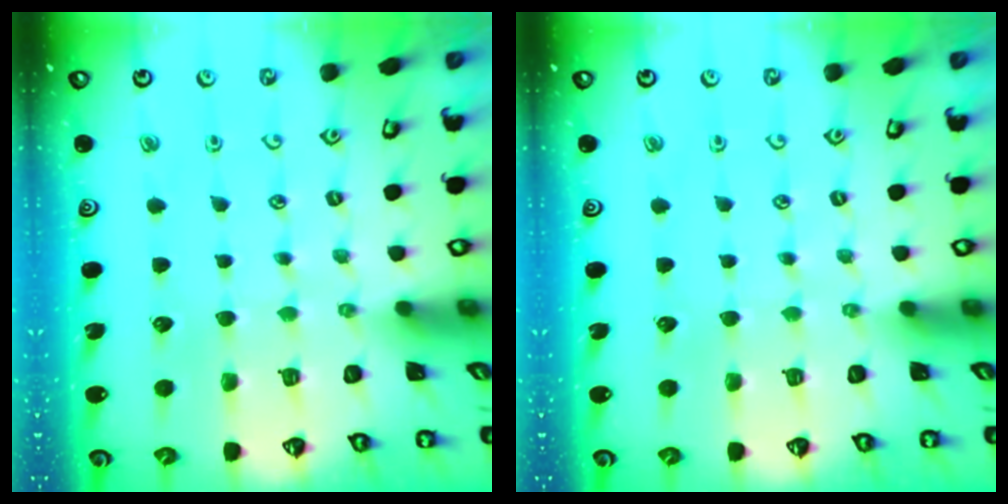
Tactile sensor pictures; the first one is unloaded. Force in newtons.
{"total": 0.0}